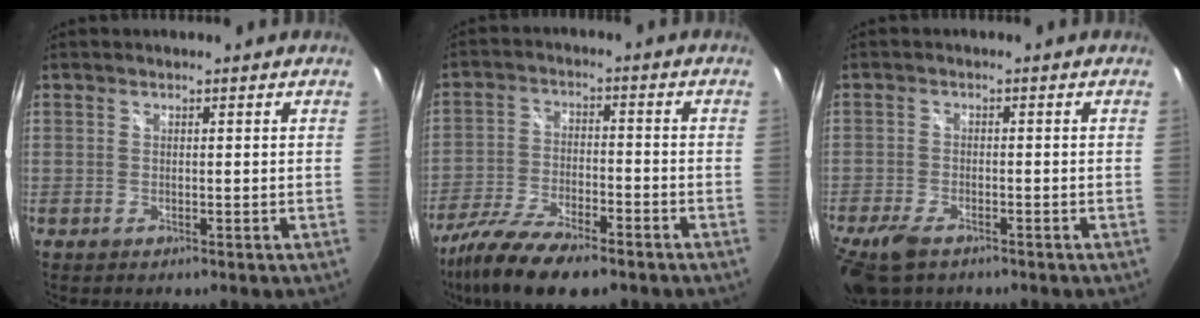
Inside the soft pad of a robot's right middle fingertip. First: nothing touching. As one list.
[{"total": 15.8, "force": [-11.7, 4.7, 9.5], "torque": [-0.205, -0.042, -0.211]}, {"total": 7.8, "force": [-5.5, 3.3, 4.4], "torque": [-0.121, -0.025, -0.104]}]